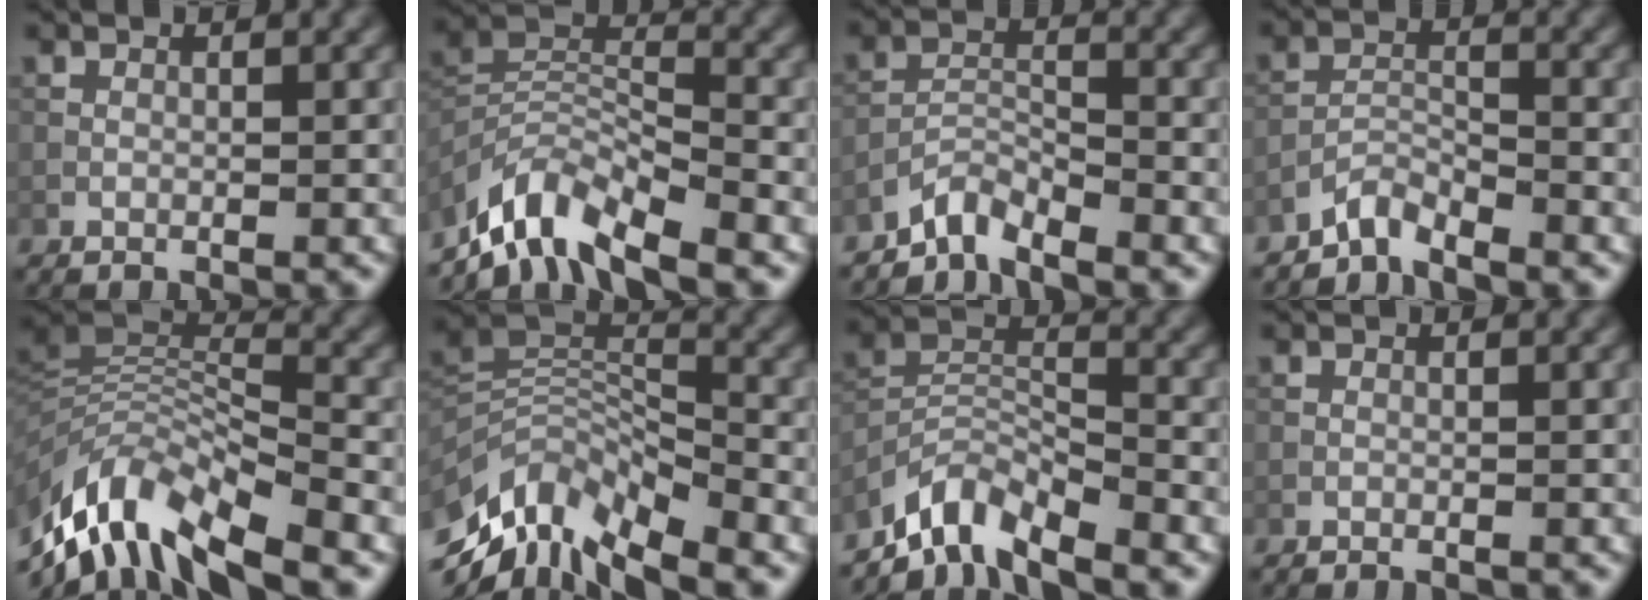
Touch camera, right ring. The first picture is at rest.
{"total": 7.7, "force": [-6.5, 1.9, 3.7], "torque": [-0.066, -0.005, -0.135]}
{"total": 2.9, "force": [-2.7, 0.5, 0.9], "torque": [-0.016, 0.004, -0.062]}
{"total": 2.6, "force": [-2.4, 0.4, 0.7], "torque": [-0.015, 0.004, -0.056]}
{"total": 11.0, "force": [-6.7, 3.8, 7.9], "torque": [-0.156, 0.013, -0.130]}
{"total": 11.0, "force": [-7.2, 4.8, 6.7], "torque": [-0.132, -0.001, -0.139]}
{"total": 5.2, "force": [-4.7, 1.3, 2.0], "torque": [-0.031, -0.001, -0.099]}
{"total": 0.0}